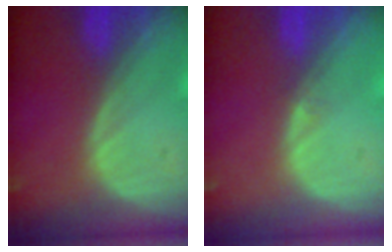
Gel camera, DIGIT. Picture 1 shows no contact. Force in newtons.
{"total": 0.6, "press": 0.5, "slide": 0.4}